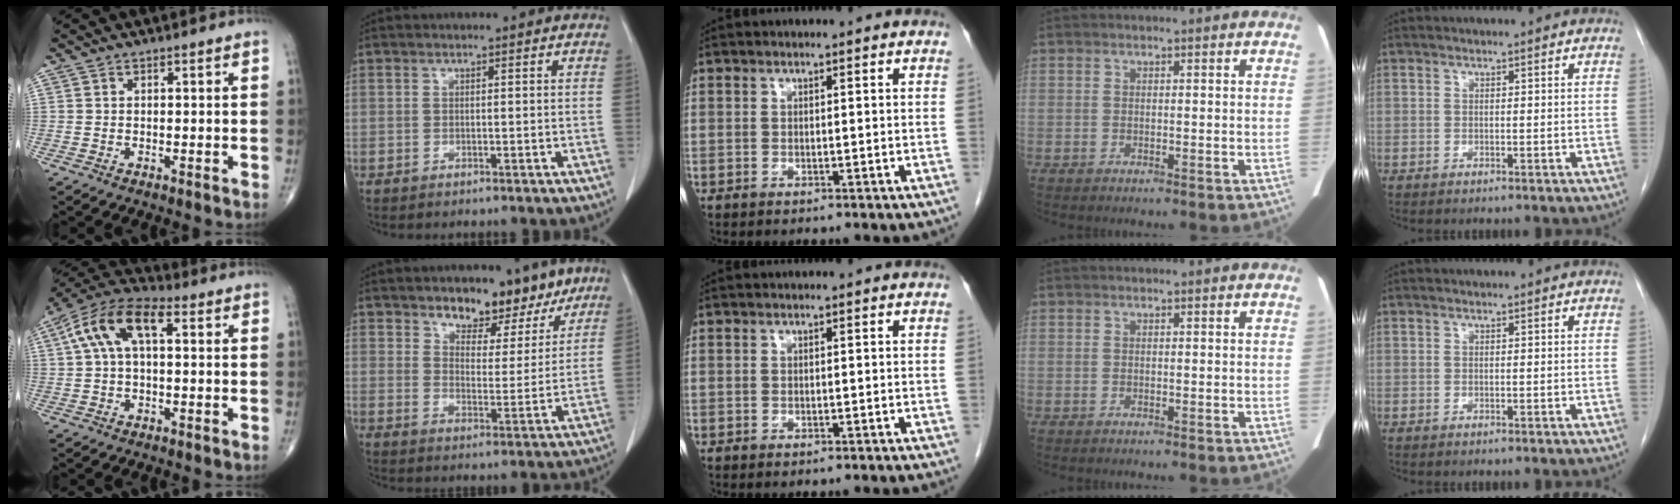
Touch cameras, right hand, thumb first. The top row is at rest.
{"thumb": {"total": 11.7, "force": [2.7, 5.8, 9.9], "torque": [-0.196, 0.040, 0.041]}, "index": {"total": 9.1, "force": [7.1, 4.5, 3.7], "torque": [-0.033, -0.005, 0.108]}}